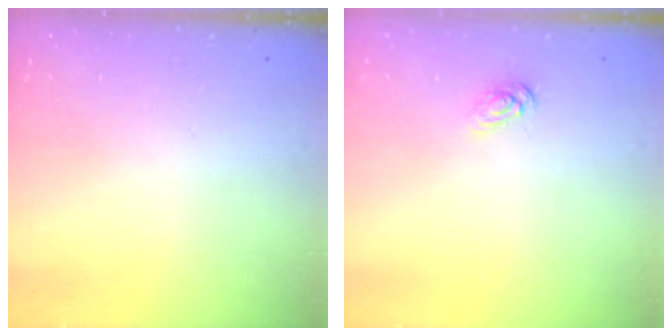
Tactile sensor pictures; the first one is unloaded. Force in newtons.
{"total": 3.4, "press": 3.4, "slide": 0.3}